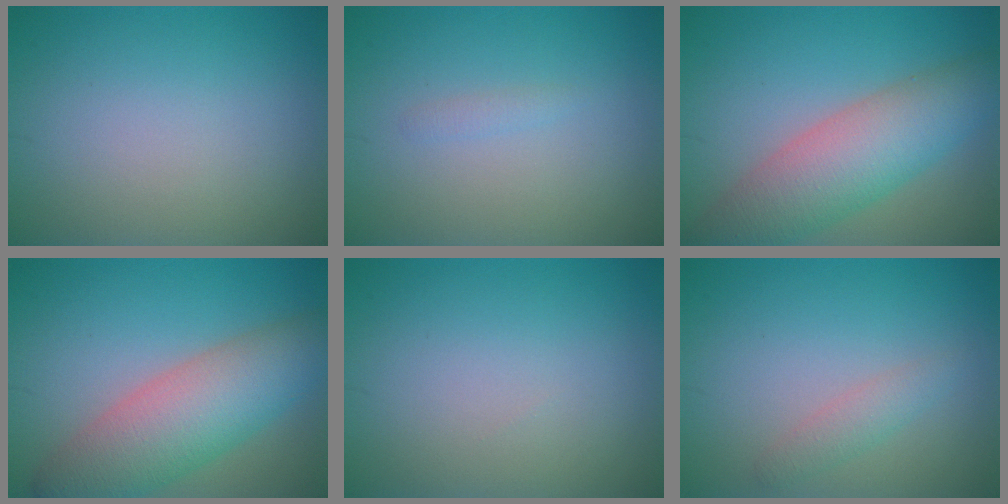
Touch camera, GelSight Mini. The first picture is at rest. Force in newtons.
{"total": 0.6, "press": 0.6, "slide": 0.1}
{"total": 7.5, "press": 7.5, "slide": 0.3}
{"total": 8.0, "press": 8.0, "slide": 0.3}
{"total": 0.0}
{"total": 1.6, "press": 1.6, "slide": 0.1}